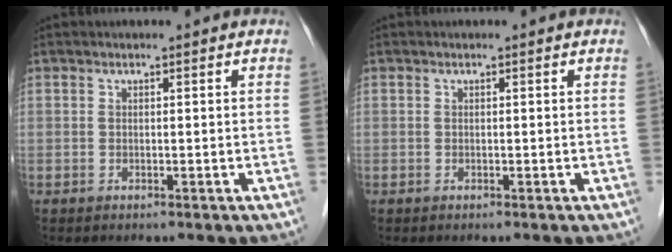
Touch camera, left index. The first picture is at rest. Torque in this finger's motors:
{"motor_torque": [0.00, 0.00, 0.00, 0.00]}